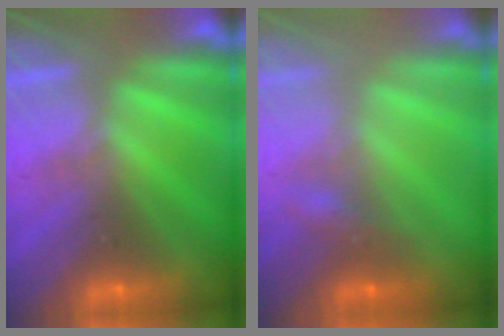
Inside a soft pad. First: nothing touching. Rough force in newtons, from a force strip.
{"total": 2.2}